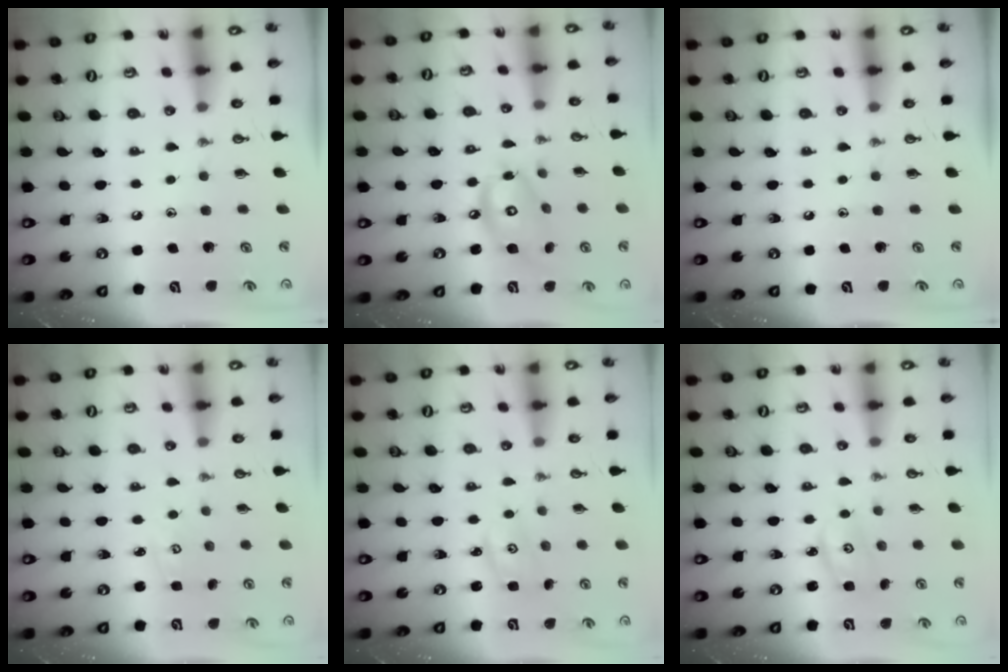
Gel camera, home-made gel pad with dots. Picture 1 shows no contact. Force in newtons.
{"total": 11.4, "press": 11.3, "slide": 0.9}
{"total": 0.0}
{"total": 3.0, "press": 3.0, "slide": 0.3}
{"total": 1.8, "press": 1.8, "slide": 0.1}
{"total": 2.4, "press": 2.4, "slide": 0.2}